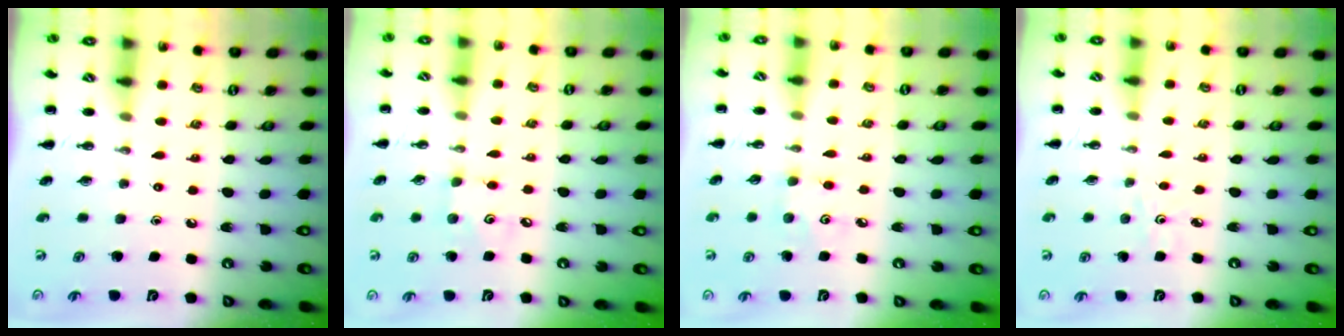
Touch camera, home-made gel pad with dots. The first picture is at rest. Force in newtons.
{"total": 4.8, "press": 4.7, "slide": 0.9}
{"total": 3.9, "press": 3.8, "slide": 0.8}
{"total": 2.2, "press": 2.1, "slide": 0.7}